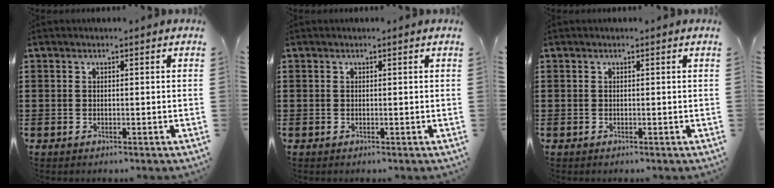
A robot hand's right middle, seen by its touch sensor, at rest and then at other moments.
{"total": 0.0}
{"total": 0.0}